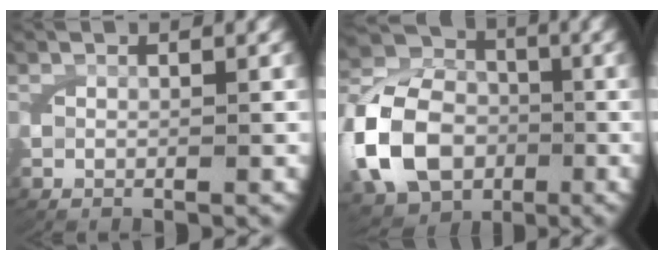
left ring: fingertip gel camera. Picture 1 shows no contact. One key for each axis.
{"total": 10.8, "fx": -1.8, "fy": 9.2, "fz": 5.3, "tx": -0.114, "ty": -0.024, "tz": -0.030}